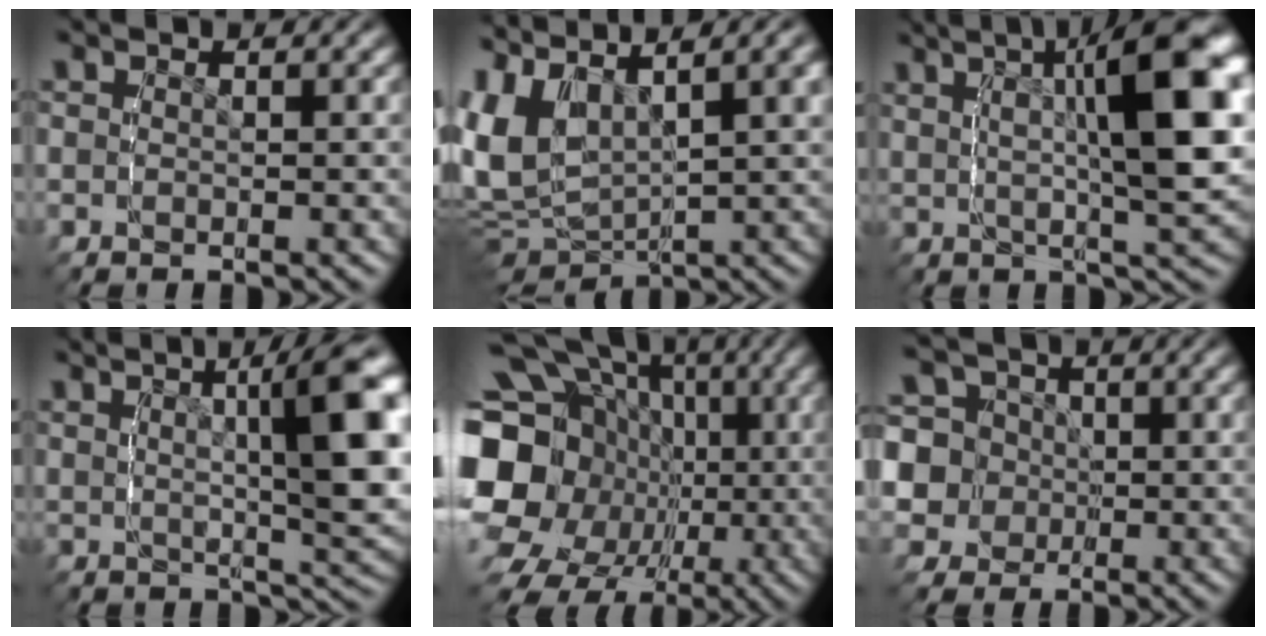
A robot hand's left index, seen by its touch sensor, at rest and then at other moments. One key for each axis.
{"total": 12.6, "fx": 1.6, "fy": 9.7, "fz": 7.8, "tx": -0.189, "ty": -0.024, "tz": 0.030}
{"total": 13.2, "fx": 4.0, "fy": 4.6, "fz": 11.7, "tx": -0.139, "ty": 0.028, "tz": 0.057}
{"total": 13.0, "fx": 4.6, "fy": 5.1, "fz": 11.1, "tx": -0.128, "ty": 0.030, "tz": 0.062}
{"total": 18.8, "fx": -1.5, "fy": 15.8, "fz": 10.0, "tx": -0.190, "ty": -0.056, "tz": -0.014}
{"total": 12.3, "fx": -1.1, "fy": 11.6, "fz": 3.9, "tx": -0.112, "ty": -0.050, "tz": -0.018}